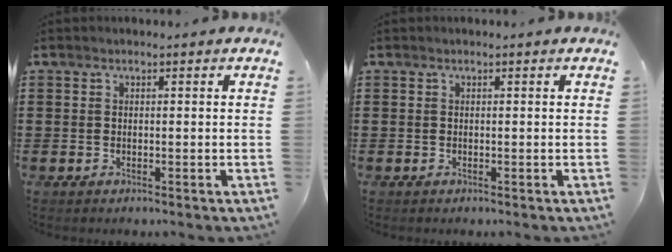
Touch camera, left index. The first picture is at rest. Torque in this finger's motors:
{"motor_torque": [0.00, 0.00, 0.00, -0.01]}